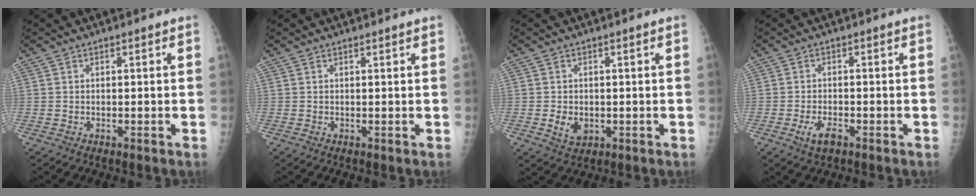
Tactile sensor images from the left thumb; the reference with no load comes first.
{"total": 0.7, "force": [0.7, -0.1, 0.2], "torque": [-0.008, -0.002, 0.009]}
{"total": 3.6, "force": [-0.6, 2.6, 2.4], "torque": [-0.035, -0.002, -0.001]}
{"total": 3.4, "force": [-1.7, 1.6, 2.6], "torque": [-0.052, 0.005, -0.029]}